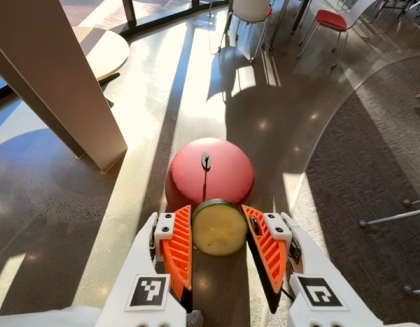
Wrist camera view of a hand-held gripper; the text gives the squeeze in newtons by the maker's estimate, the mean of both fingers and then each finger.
{"total": 9.6, "left": 9.8, "right": 9.3}